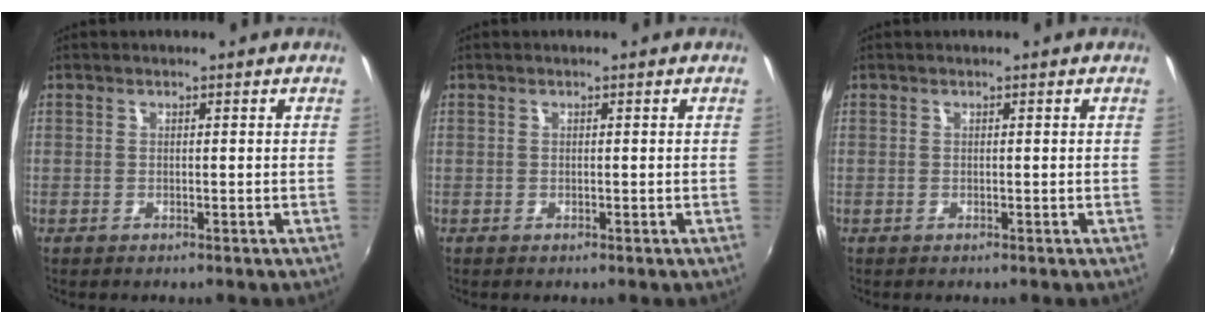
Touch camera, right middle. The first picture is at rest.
{"total": 0.0}
{"total": 0.0}